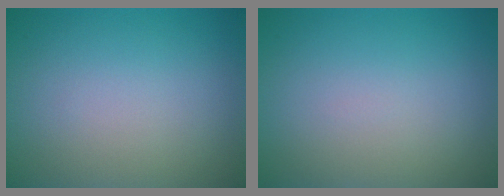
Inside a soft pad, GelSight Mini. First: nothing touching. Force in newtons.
{"total": 0.0}